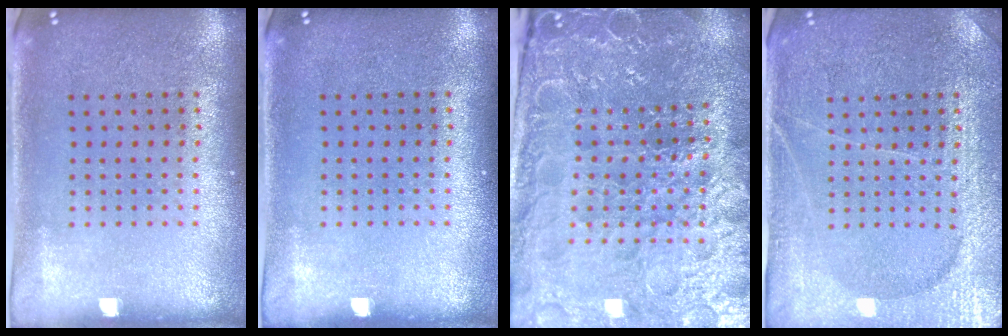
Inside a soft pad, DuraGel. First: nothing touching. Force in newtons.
{"total": 0.0}
{"total": 4.9, "press": 4.7, "slide": 1.4}
{"total": 3.8, "press": 3.7, "slide": 1.1}